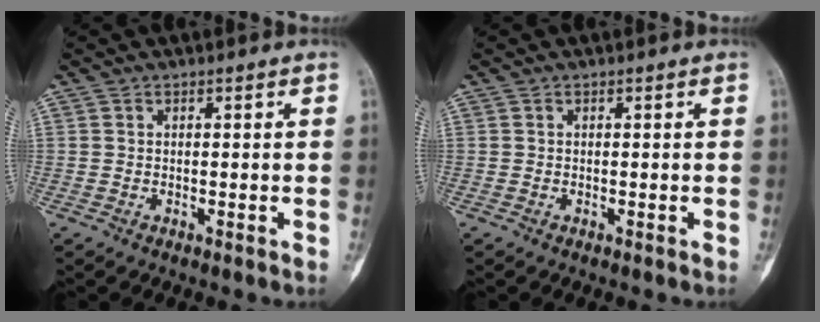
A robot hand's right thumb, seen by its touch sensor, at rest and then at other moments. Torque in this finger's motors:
{"motor_torque": [-0.16, -0.24, 0.20, 0.00, -0.02]}